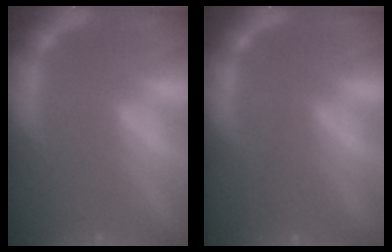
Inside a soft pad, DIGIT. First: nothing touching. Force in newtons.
{"total": 2.0}